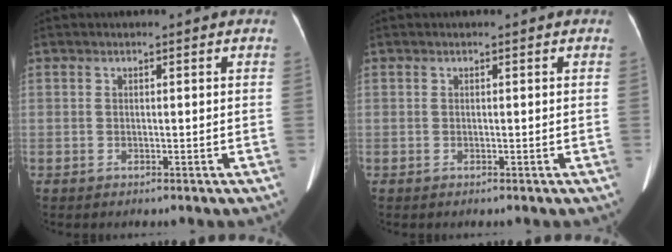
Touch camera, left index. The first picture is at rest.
{"total": 0.0}